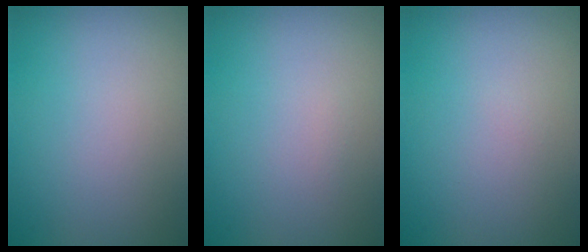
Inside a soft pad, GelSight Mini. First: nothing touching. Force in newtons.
{"total": 0.0}
{"total": 0.0}